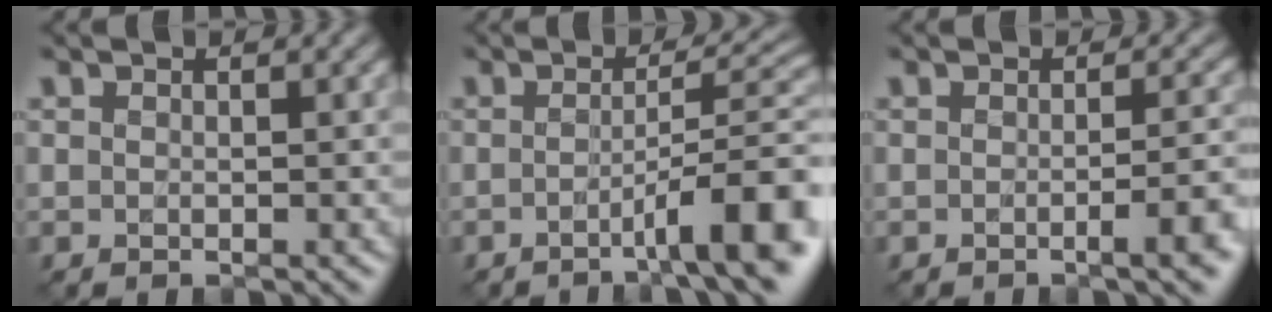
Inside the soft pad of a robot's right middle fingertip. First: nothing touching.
{"total": 7.6, "force": [-2.8, 1.3, 6.9], "torque": [-0.087, 0.012, -0.050]}
{"total": 3.7, "force": [-1.2, 0.9, 3.4], "torque": [-0.038, 0.001, -0.020]}